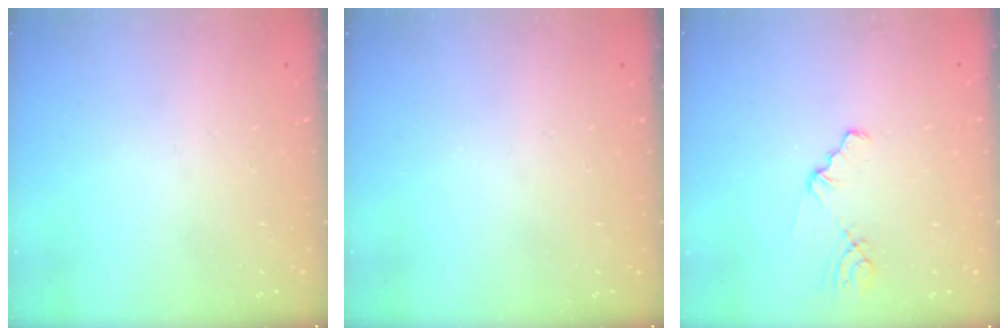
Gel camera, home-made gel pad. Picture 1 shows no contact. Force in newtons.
{"total": 0.0}
{"total": 1.1, "press": 1.0, "slide": 0.2}